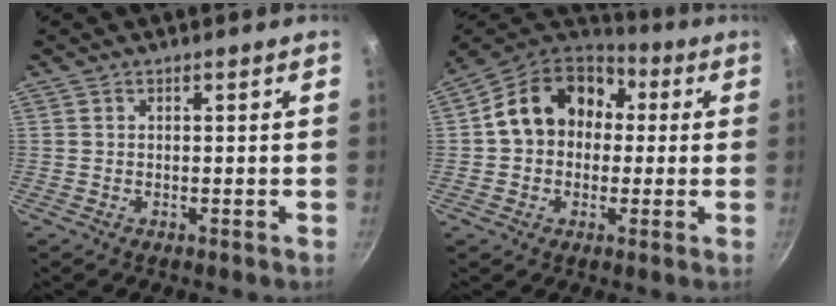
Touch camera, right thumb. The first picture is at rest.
{"total": 16.0, "force": [2.0, 12.8, 9.3], "torque": [-0.122, 0.039, 0.018]}